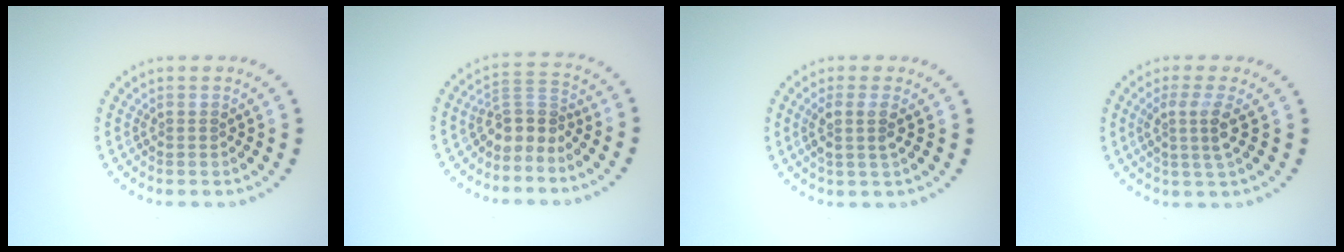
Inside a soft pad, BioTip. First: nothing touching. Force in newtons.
{"total": 2.9, "press": 2.1, "slide": 2.0}
{"total": 2.1, "press": 1.7, "slide": 1.3}
{"total": 2.5, "press": 1.9, "slide": 1.6}